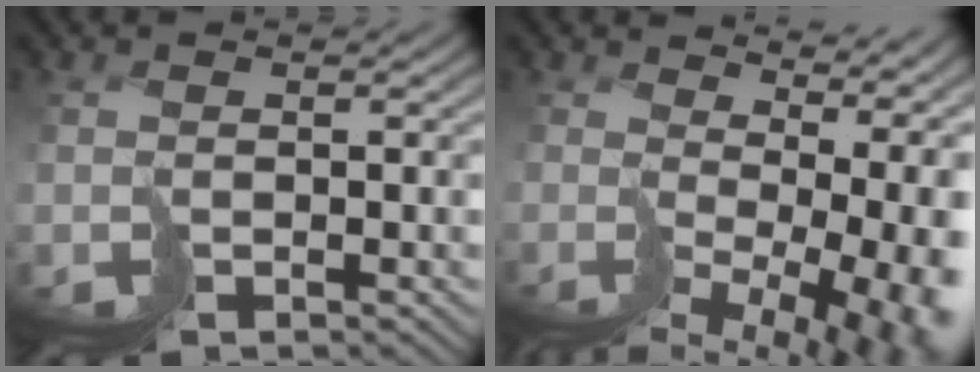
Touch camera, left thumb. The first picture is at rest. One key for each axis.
{"total": 11.6, "fx": 1.2, "fy": 5.5, "fz": 10.2, "tx": -0.105, "ty": -0.016, "tz": 0.072}